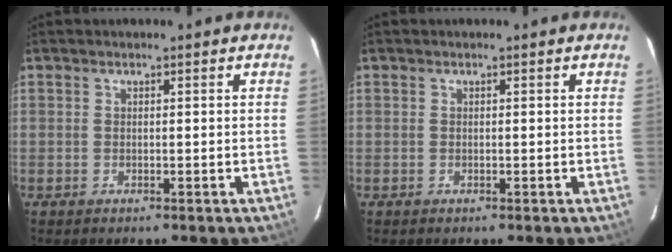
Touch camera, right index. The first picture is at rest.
{"total": 0.0}